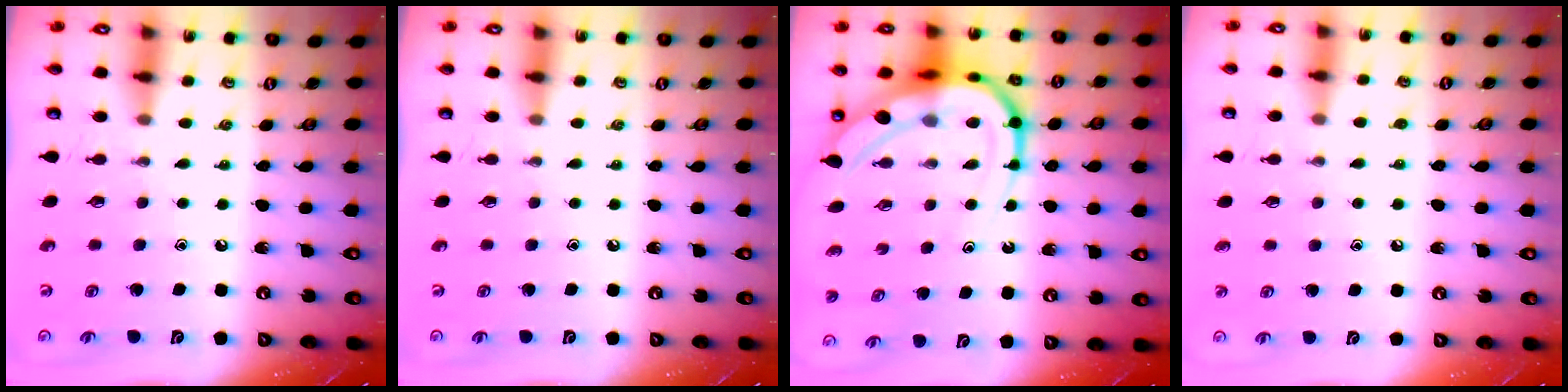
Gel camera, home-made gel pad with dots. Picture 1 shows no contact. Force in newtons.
{"total": 0.0}
{"total": 15.0, "press": 15.0, "slide": 1.5}
{"total": 4.1, "press": 4.0, "slide": 0.5}